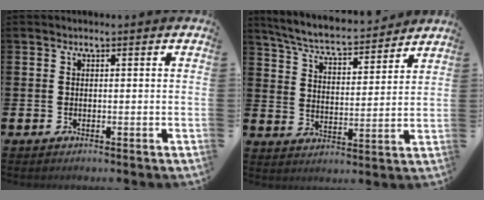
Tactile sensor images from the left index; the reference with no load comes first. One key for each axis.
{"total": 6.3, "fx": 6.0, "fy": 0.9, "fz": 1.9, "tx": -0.064, "ty": -0.045, "tz": 0.100}